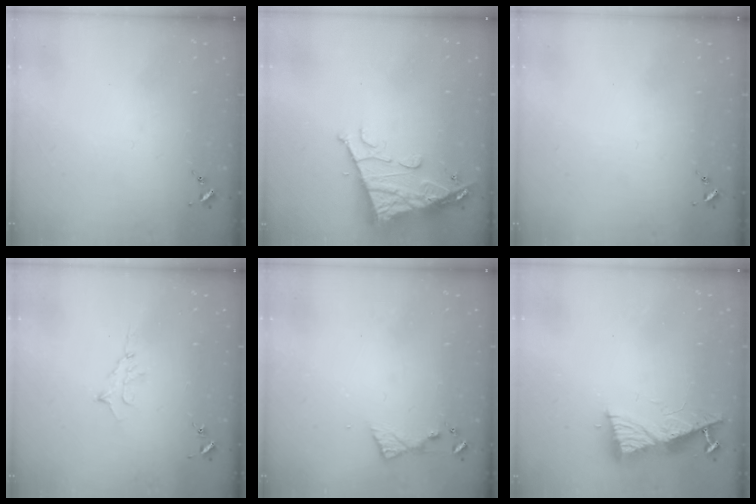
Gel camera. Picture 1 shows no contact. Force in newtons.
{"total": 12.4, "press": 12.3, "slide": 1.3}
{"total": 0.0}
{"total": 5.2, "press": 5.1, "slide": 0.6}
{"total": 5.5, "press": 5.5, "slide": 0.4}
{"total": 10.3, "press": 10.3, "slide": 1.0}